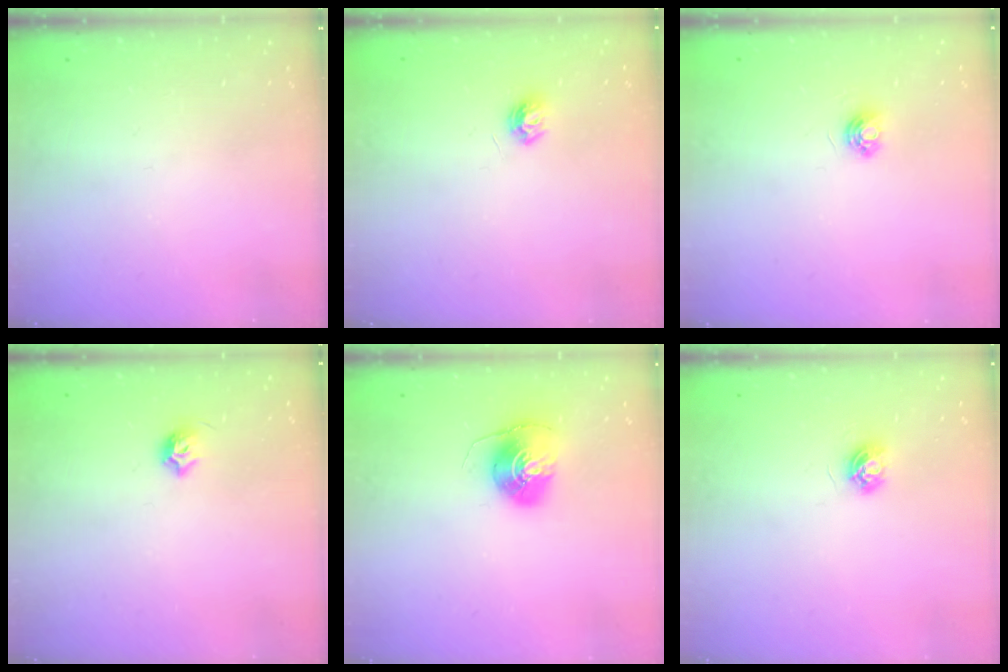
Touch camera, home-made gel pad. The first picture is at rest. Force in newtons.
{"total": 5.7, "press": 5.6, "slide": 0.7}
{"total": 4.7, "press": 4.7, "slide": 0.5}
{"total": 5.9, "press": 5.8, "slide": 0.9}
{"total": 8.8, "press": 8.8, "slide": 0.1}
{"total": 4.2, "press": 4.2, "slide": 0.4}